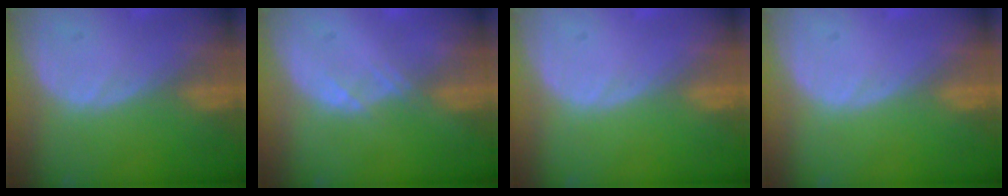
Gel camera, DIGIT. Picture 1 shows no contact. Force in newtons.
{"total": 1.1, "press": 1.0, "slide": 0.2}
{"total": 0.0}
{"total": 0.0}